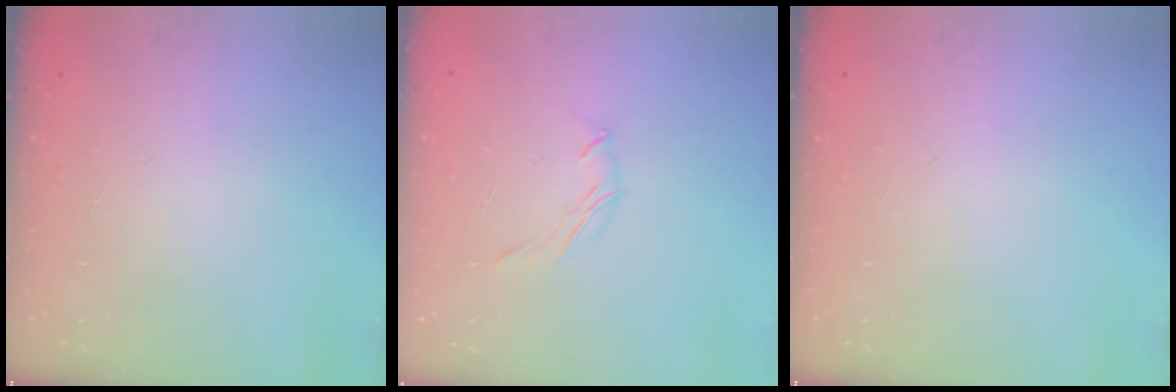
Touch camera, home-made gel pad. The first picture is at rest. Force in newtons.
{"total": 3.6, "press": 3.5, "slide": 0.8}
{"total": 0.0}